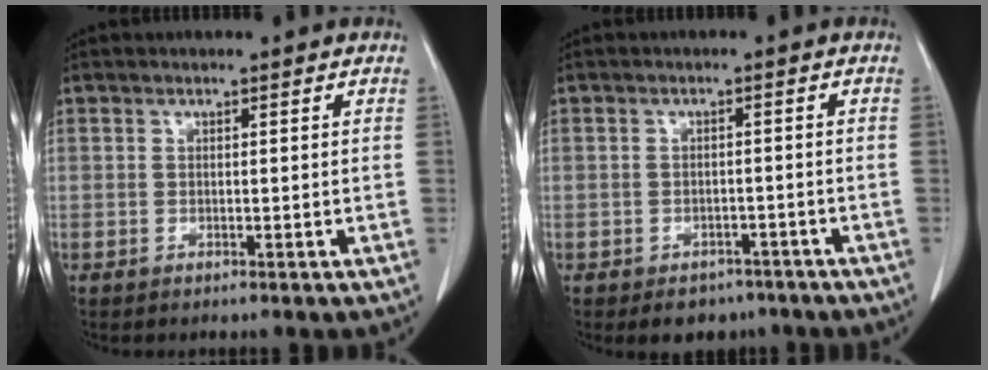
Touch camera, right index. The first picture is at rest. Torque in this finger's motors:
{"motor_torque": [-0.32, -0.11, -0.22, -0.06]}